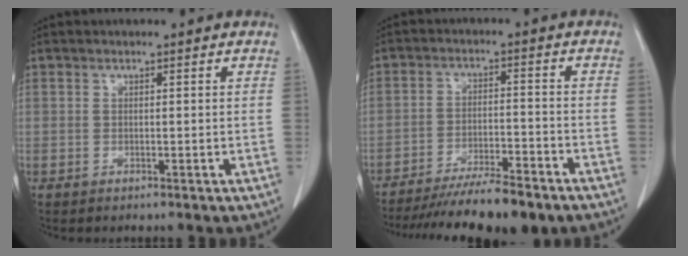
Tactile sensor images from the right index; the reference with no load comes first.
{"total": 15.0, "force": [-12.6, 2.0, 7.9], "torque": [-0.122, -0.016, -0.194]}